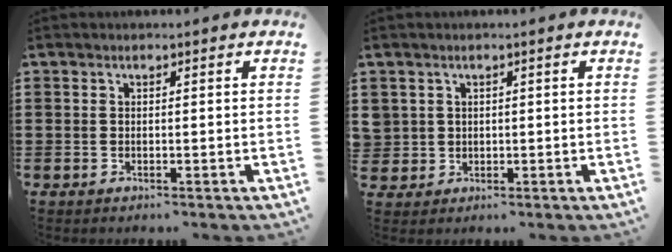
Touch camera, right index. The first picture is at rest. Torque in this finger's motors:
{"motor_torque": [2.08, 0.05, 0.06, -0.02]}